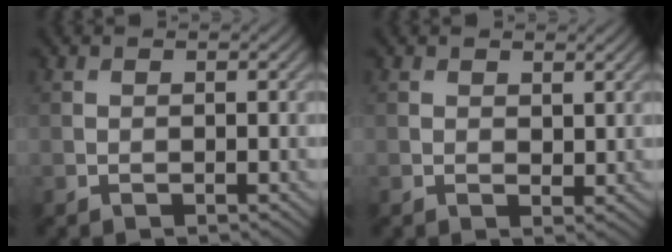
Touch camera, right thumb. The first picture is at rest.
{"total": 1.3, "force": [0.9, 0.7, 0.7], "torque": [-0.011, -0.005, 0.018]}